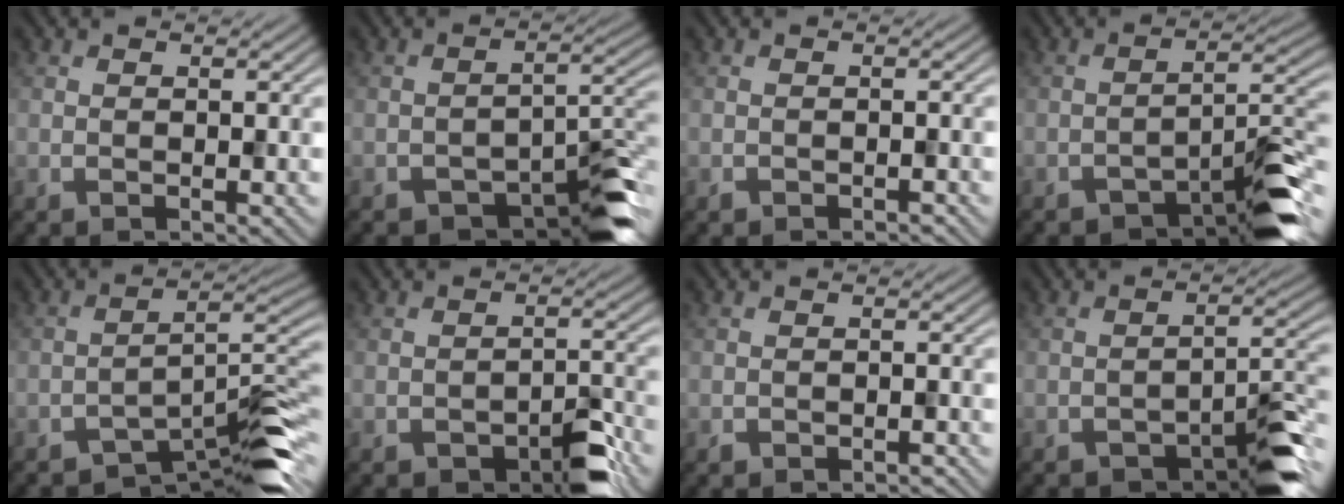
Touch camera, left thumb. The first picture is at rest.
{"total": 8.2, "force": [-5.4, 3.1, 5.3], "torque": [-0.059, 0.001, -0.087]}
{"total": 0.9, "force": [-0.8, 0.4, 0.3], "torque": [-0.005, -0.002, -0.014]}
{"total": 7.9, "force": [-5.5, 2.0, 5.3], "torque": [-0.067, 0.012, -0.092]}
{"total": 9.2, "force": [-7.1, 1.8, 5.5], "torque": [-0.070, 0.009, -0.124]}
{"total": 4.7, "force": [-2.9, 1.8, 3.2], "torque": [-0.043, 0.006, -0.043]}
{"total": 1.3, "force": [-1.2, 0.5, 0.4], "torque": [-0.005, 0.000, -0.020]}
{"total": 6.9, "force": [-4.7, 2.0, 4.6], "torque": [-0.056, 0.006, -0.073]}